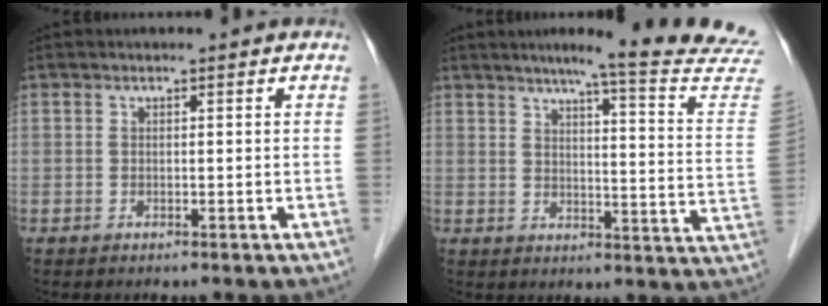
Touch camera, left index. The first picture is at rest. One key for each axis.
{"total": 19.2, "fx": 17.1, "fy": -1.1, "fz": 8.6, "tx": -0.109, "ty": -0.088, "tz": 0.189}